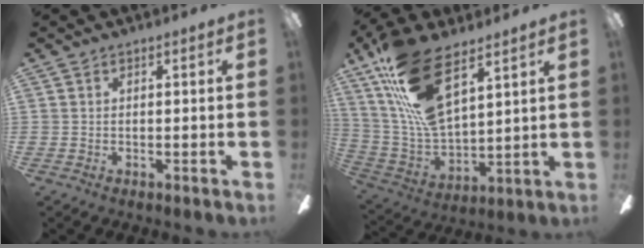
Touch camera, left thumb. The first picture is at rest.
{"total": 19.1, "force": [11.6, 7.5, 13.2], "torque": [-0.301, -0.057, 0.206]}